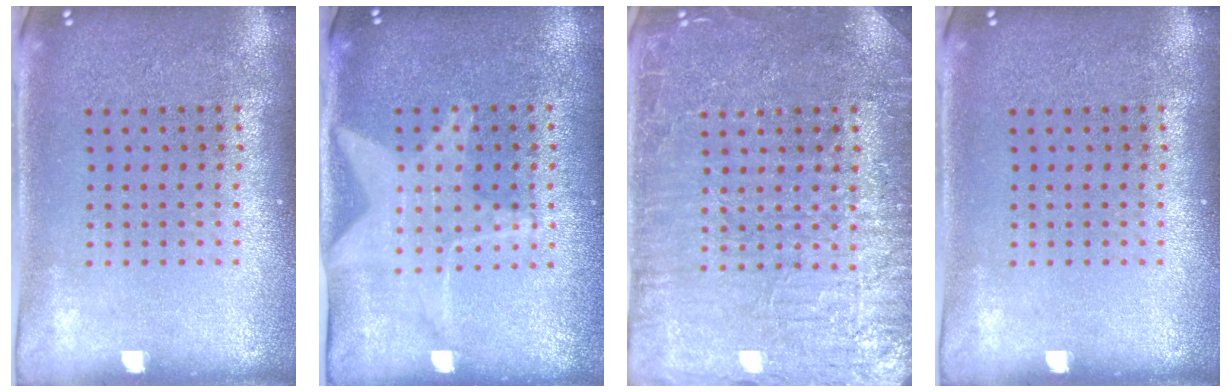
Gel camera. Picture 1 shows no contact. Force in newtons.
{"total": 1.6, "press": 1.5, "slide": 0.6}
{"total": 3.9, "press": 3.9, "slide": 0.6}
{"total": 0.0}